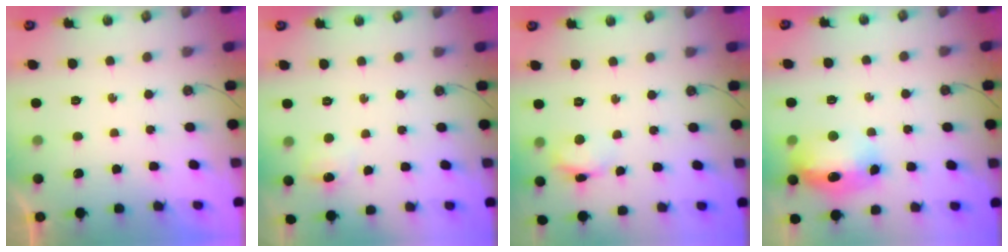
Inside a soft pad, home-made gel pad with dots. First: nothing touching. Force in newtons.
{"total": 6.8, "press": 6.8, "slide": 0.8}
{"total": 7.1, "press": 7.1, "slide": 0.5}
{"total": 13.9, "press": 13.8, "slide": 1.5}